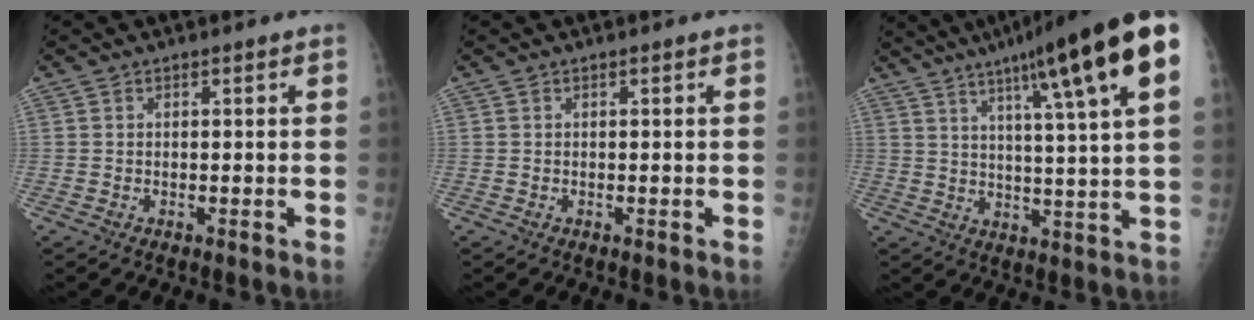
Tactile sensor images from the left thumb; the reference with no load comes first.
{"total": 0.0}
{"total": 19.5, "force": [10.3, 1.3, 16.5], "torque": [-0.238, -0.018, 0.142]}